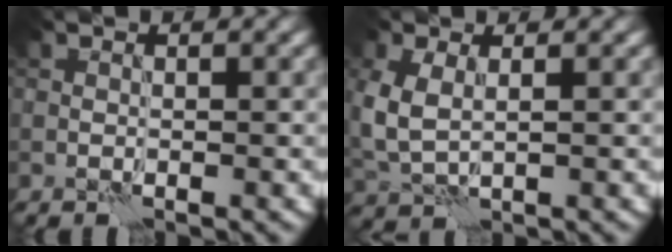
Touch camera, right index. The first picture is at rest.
{"total": 4.2, "force": [0.6, 2.6, 3.3], "torque": [-0.095, -0.003, 0.017]}